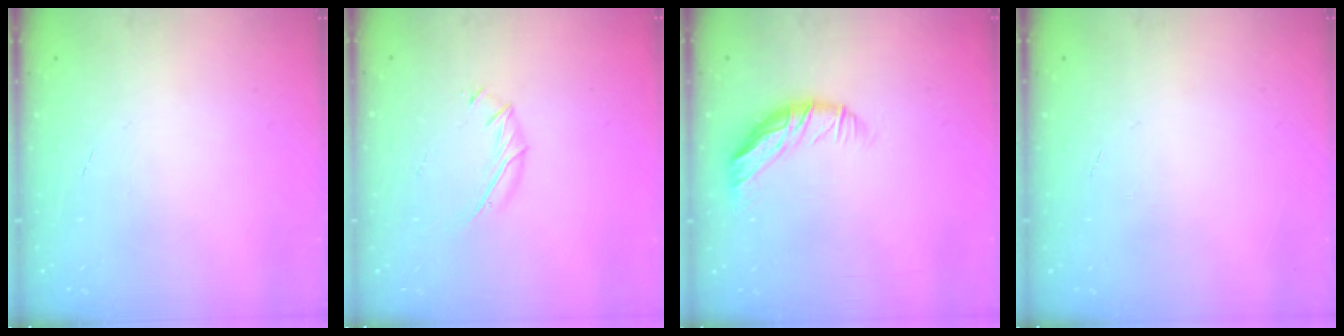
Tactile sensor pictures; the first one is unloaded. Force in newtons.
{"total": 6.3, "press": 6.2, "slide": 1.2}
{"total": 10.3, "press": 10.2, "slide": 1.7}
{"total": 0.0}